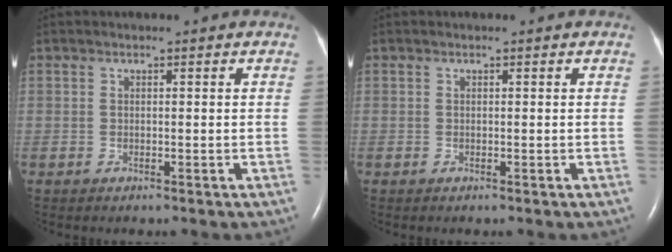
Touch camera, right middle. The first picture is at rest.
{"total": 0.0}